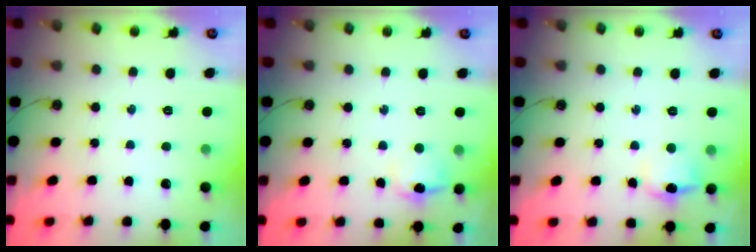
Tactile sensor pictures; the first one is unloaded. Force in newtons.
{"total": 8.2, "press": 8.2, "slide": 0.7}
{"total": 10.2, "press": 10.2, "slide": 0.9}